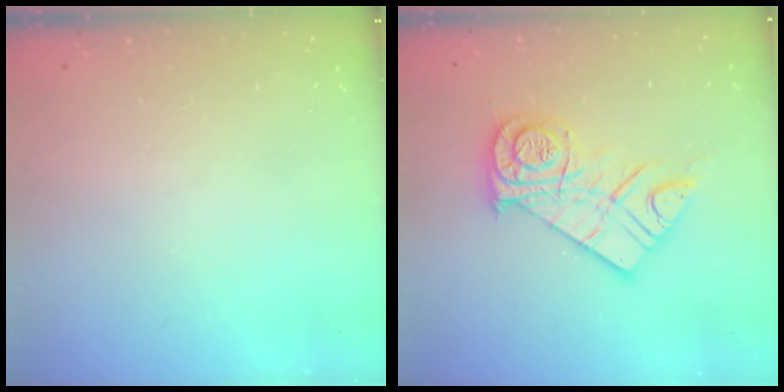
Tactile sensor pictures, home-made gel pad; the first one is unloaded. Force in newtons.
{"total": 16.2, "press": 16.1, "slide": 1.6}